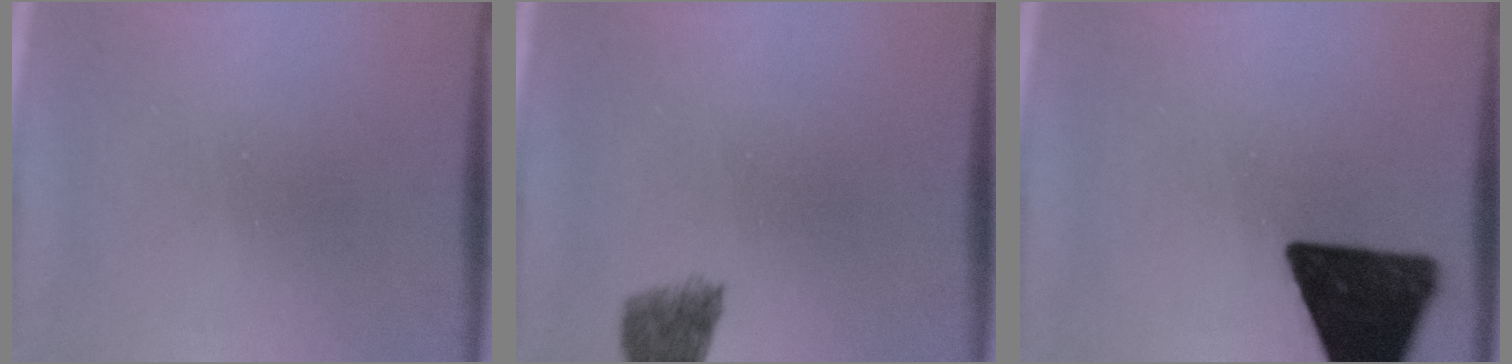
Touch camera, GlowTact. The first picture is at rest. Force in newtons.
{"total": 4.5}
{"total": 17.4}